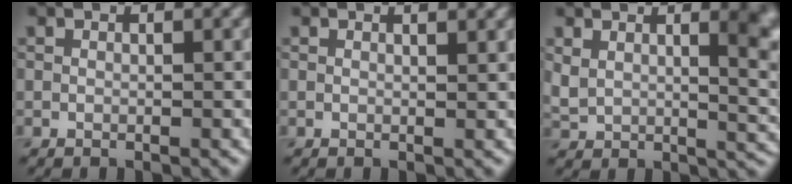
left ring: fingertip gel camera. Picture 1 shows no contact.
{"total": 1.1, "force": [0.8, 0.3, 0.7], "torque": [-0.008, 0.004, 0.012]}
{"total": 6.5, "force": [2.8, 3.1, 5.0], "torque": [-0.076, -0.012, 0.061]}